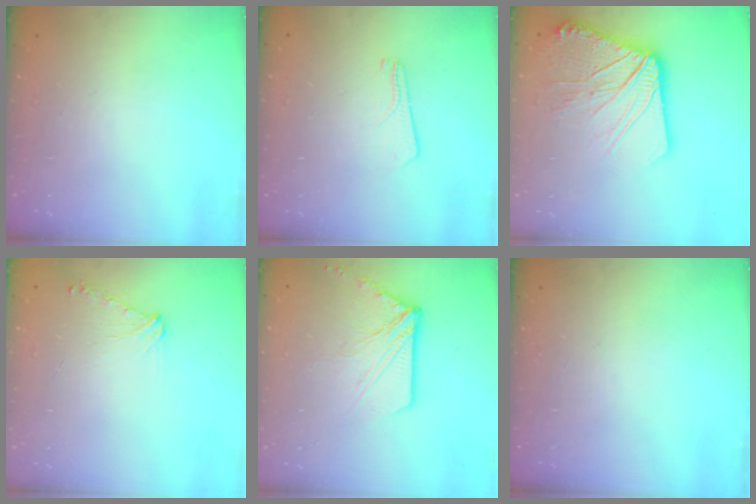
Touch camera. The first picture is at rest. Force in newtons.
{"total": 2.6, "press": 2.6, "slide": 0.3}
{"total": 18.5, "press": 18.3, "slide": 2.7}
{"total": 5.4, "press": 5.4, "slide": 0.8}
{"total": 12.3, "press": 12.2, "slide": 1.3}
{"total": 0.0}